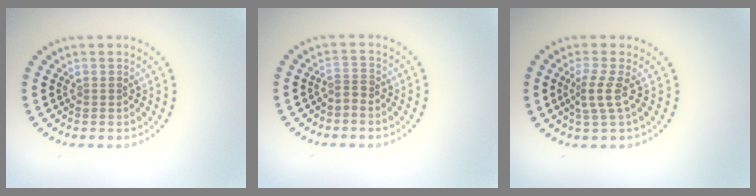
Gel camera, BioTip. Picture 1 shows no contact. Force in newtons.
{"total": 1.1, "press": 0.6, "slide": 0.9}
{"total": 2.2, "press": 1.5, "slide": 1.6}